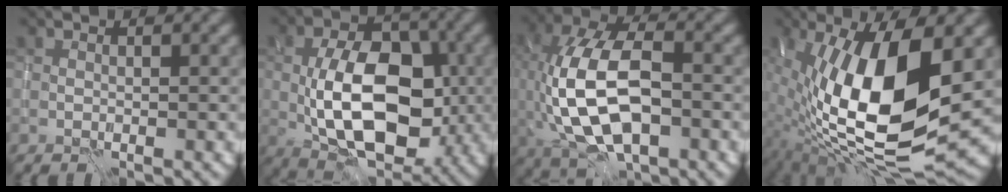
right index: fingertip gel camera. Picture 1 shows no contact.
{"total": 10.8, "force": [-1.4, 6.3, 8.7], "torque": [-0.156, 0.002, -0.025]}
{"total": 13.1, "force": [-1.2, 6.9, 11.0], "torque": [-0.230, 0.000, -0.023]}
{"total": 15.9, "force": [0.1, 6.3, 14.6], "torque": [-0.265, 0.002, -0.003]}